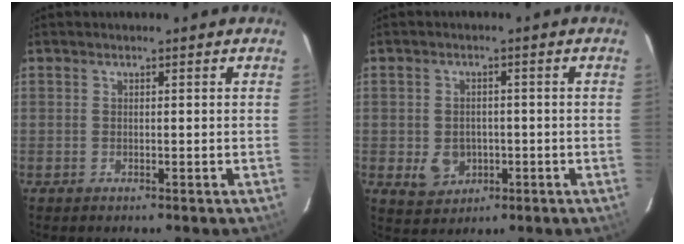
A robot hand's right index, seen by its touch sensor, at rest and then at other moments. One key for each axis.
{"total": 5.6, "fx": -1.3, "fy": 4.7, "fz": 2.7, "tx": -0.059, "ty": 0.002, "tz": -0.006}